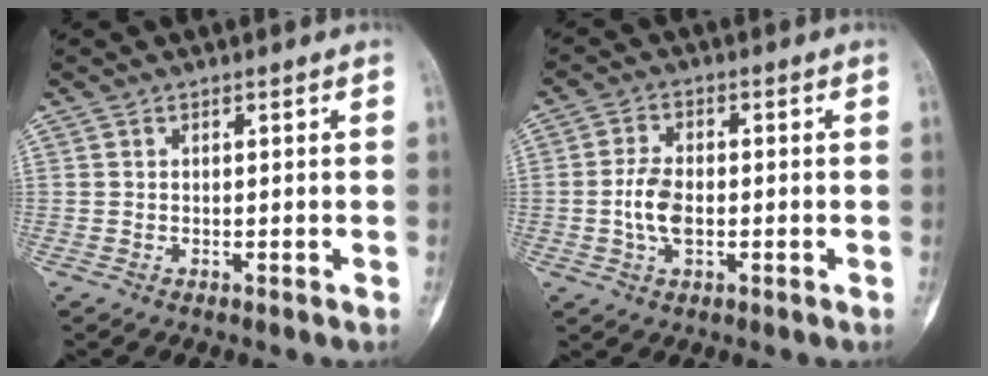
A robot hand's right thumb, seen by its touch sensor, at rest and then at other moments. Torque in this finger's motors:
{"motor_torque": [1.27, 0.40, 0.06, -0.62, 0.05]}